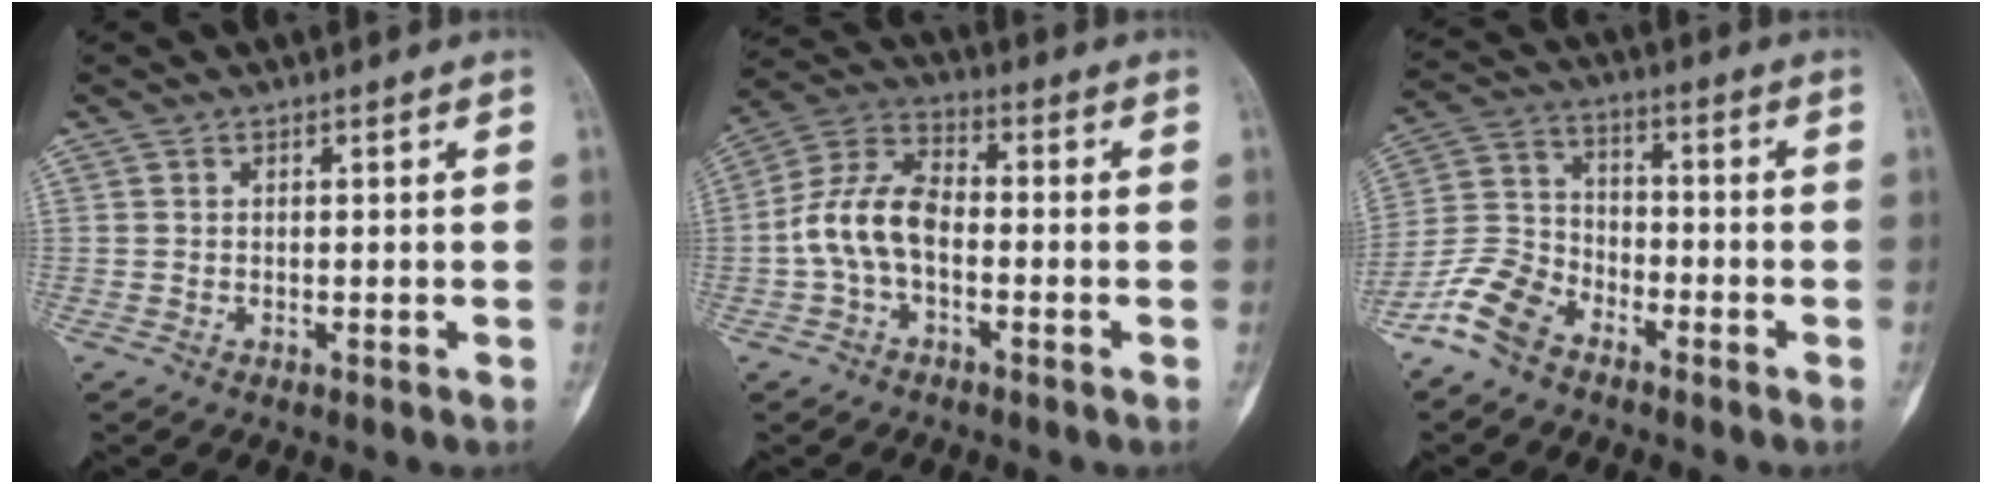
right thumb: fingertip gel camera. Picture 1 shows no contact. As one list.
[{"total": 10.1, "force": [-1.8, 5.8, 8.0], "torque": [-0.156, 0.036, -0.045]}, {"total": 9.5, "force": [-6.7, 5.4, 4.0], "torque": [-0.082, 0.039, -0.146]}]